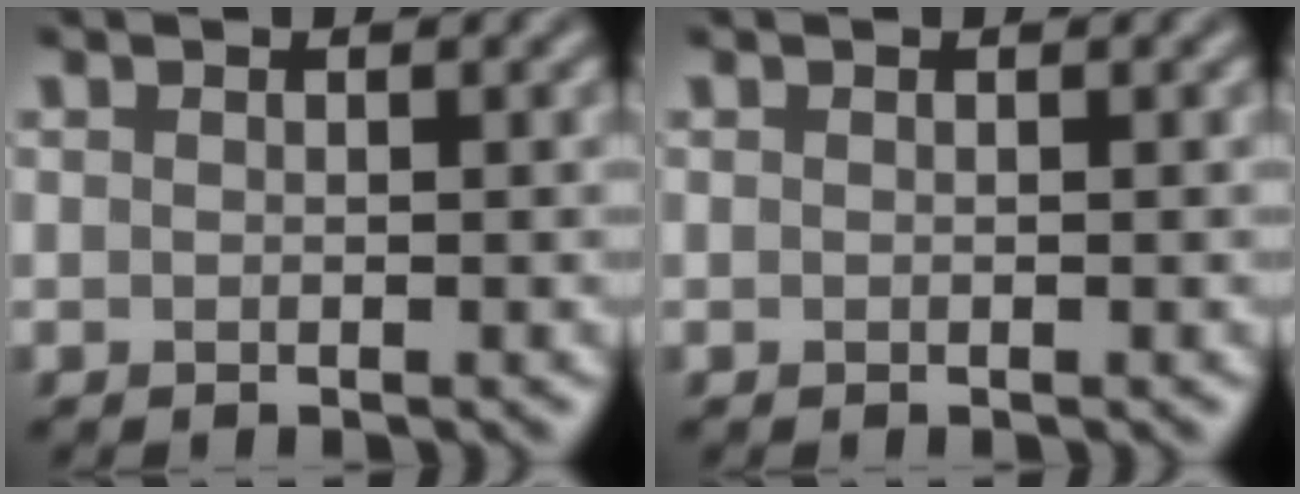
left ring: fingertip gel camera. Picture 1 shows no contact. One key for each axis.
{"total": 0.0}